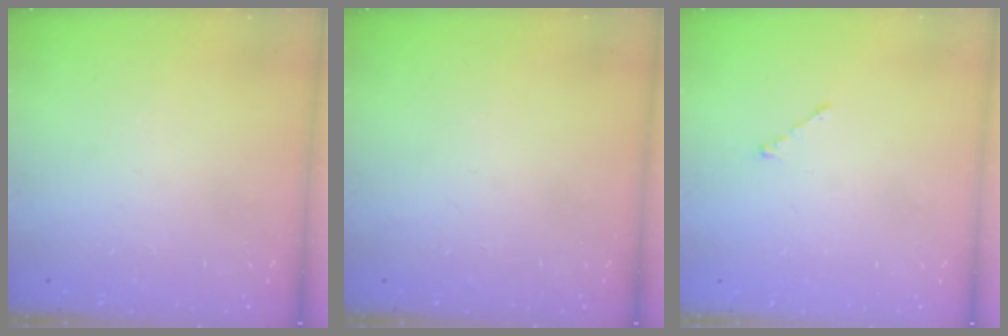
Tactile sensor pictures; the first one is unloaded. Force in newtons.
{"total": 0.0}
{"total": 0.7, "press": 0.7, "slide": 0.2}